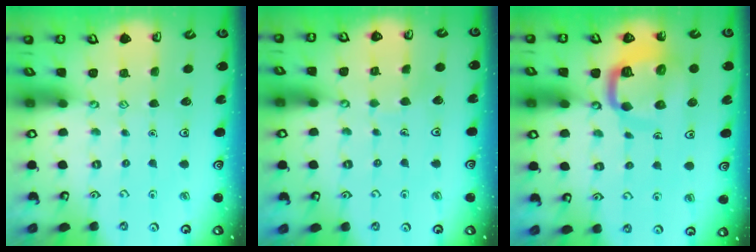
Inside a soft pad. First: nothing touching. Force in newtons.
{"total": 2.2, "press": 2.2, "slide": 0.1}
{"total": 10.8, "press": 10.8, "slide": 1.1}